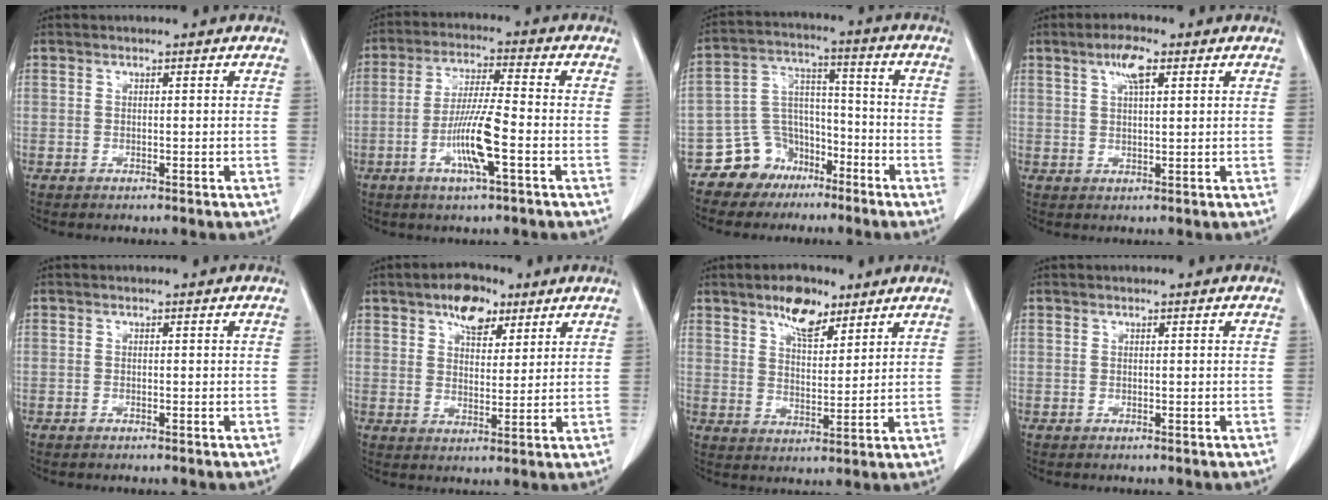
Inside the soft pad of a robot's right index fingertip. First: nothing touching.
{"total": 9.0, "force": [-2.9, 0.3, 8.5], "torque": [-0.166, -0.005, -0.056]}
{"total": 8.8, "force": [-6.0, 6.3, 1.1], "torque": [-0.022, 0.038, -0.101]}
{"total": 4.3, "force": [2.2, 1.0, 3.6], "torque": [-0.073, 0.006, 0.040]}
{"total": 0.0}
{"total": 7.2, "force": [4.5, 3.8, 4.2], "torque": [-0.068, 0.013, 0.075]}
{"total": 7.2, "force": [5.0, 3.0, 4.3], "torque": [-0.075, 0.005, 0.088]}
{"total": 0.0}